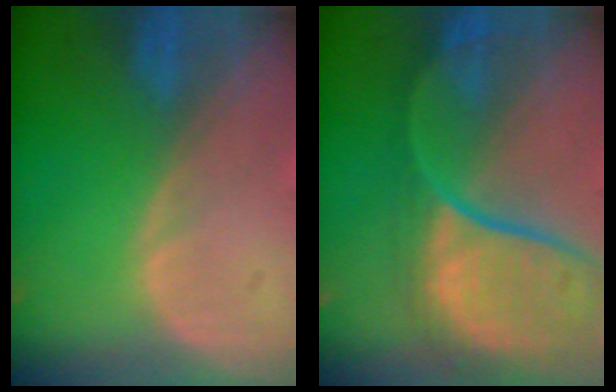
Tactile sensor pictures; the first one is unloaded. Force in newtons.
{"total": 11.7, "press": 9.8, "slide": 6.4}